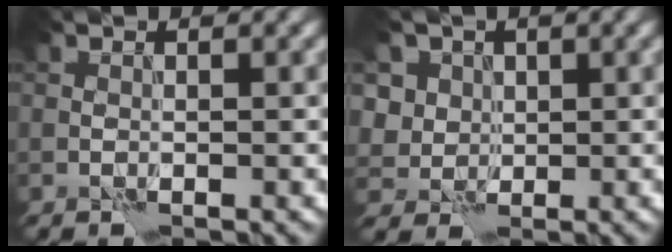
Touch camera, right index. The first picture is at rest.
{"total": 5.8, "force": [2.4, 4.8, 2.2], "torque": [-0.053, 0.009, 0.033]}